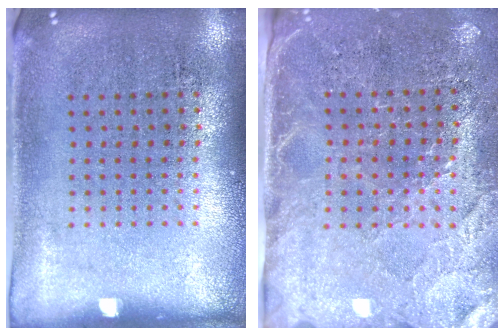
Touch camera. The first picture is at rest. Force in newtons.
{"total": 3.0, "press": 2.8, "slide": 1.1}